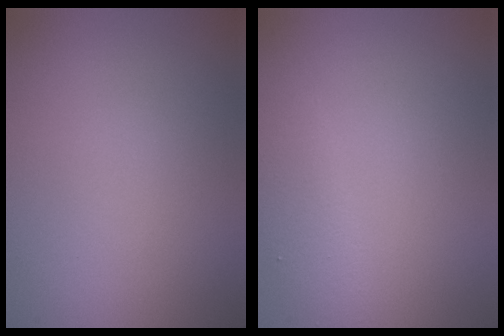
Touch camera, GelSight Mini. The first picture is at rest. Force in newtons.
{"total": 1.6, "press": 1.6, "slide": 0.1}